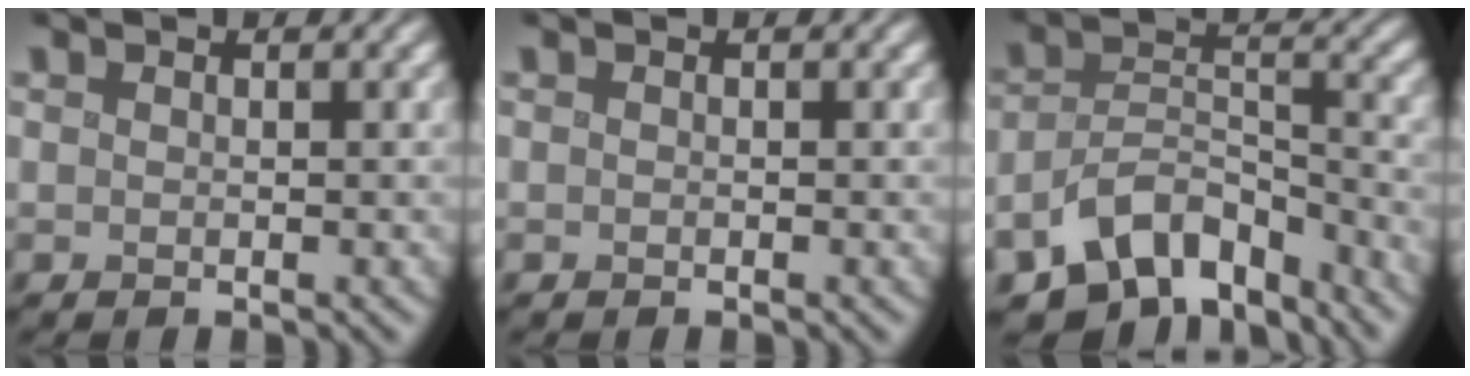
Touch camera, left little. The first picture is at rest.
{"total": 0.0}
{"total": 8.5, "force": [-6.3, 4.2, 3.8], "torque": [-0.051, -0.017, -0.110]}